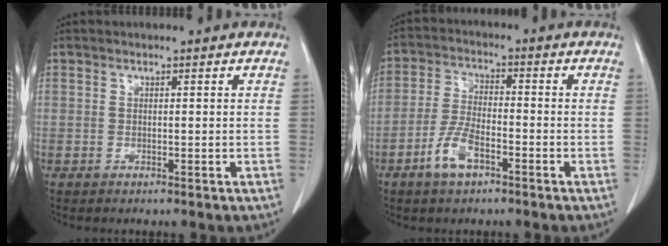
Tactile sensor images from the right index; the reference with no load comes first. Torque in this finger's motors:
{"motor_torque": [0.22, 0.13, -0.06, -0.06]}